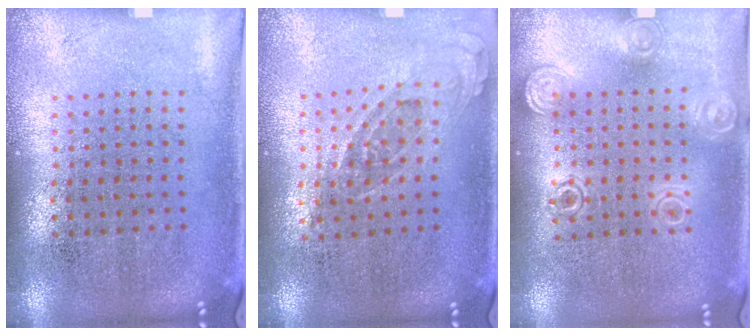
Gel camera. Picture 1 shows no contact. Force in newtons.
{"total": 0.7, "press": 0.7, "slide": 0.3}
{"total": 1.3, "press": 1.2, "slide": 0.4}